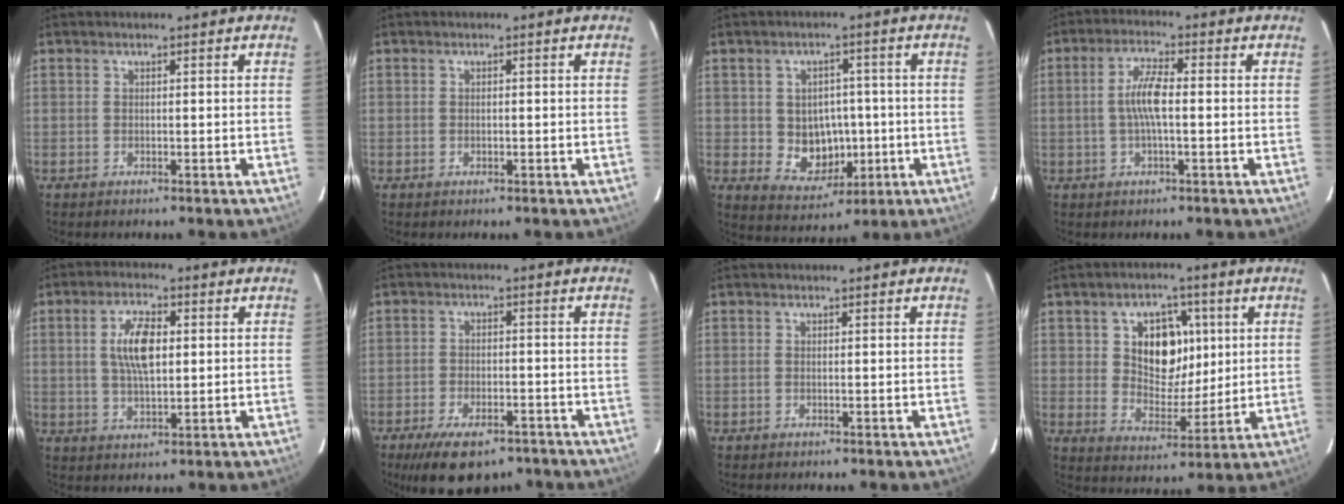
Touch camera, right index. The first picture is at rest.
{"total": 0.5, "force": [-0.1, 0.5, 0.1], "torque": [-0.001, 0.000, 0.000]}
{"total": 8.2, "force": [-1.0, 7.2, 3.8], "torque": [-0.077, 0.004, 0.008]}
{"total": 5.6, "force": [-0.4, 1.2, 5.5], "torque": [-0.106, 0.007, -0.008]}
{"total": 8.0, "force": [1.5, 3.4, 7.1], "torque": [-0.133, 0.008, 0.029]}
{"total": 12.7, "force": [-9.1, 5.5, 7.0], "torque": [-0.151, -0.016, -0.136]}
{"total": 0.0}
{"total": 10.8, "force": [2.9, 7.9, 6.8], "torque": [-0.119, 0.007, 0.056]}